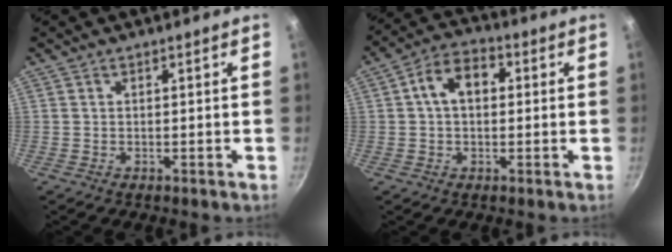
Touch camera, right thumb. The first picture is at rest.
{"total": 8.3, "force": [1.3, 5.6, 6.0], "torque": [-0.078, 0.023, 0.008]}